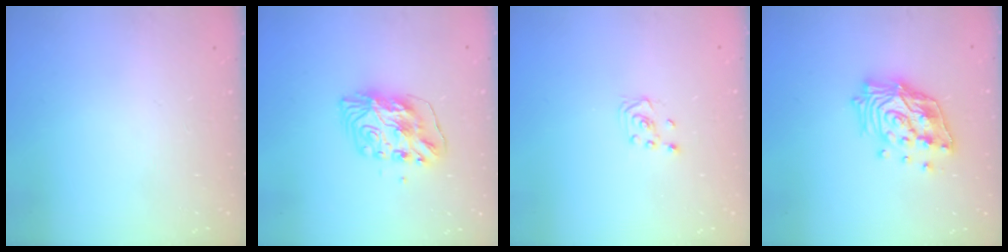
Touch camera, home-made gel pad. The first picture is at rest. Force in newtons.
{"total": 10.3, "press": 10.3, "slide": 0.8}
{"total": 2.3, "press": 2.2, "slide": 0.8}
{"total": 16.6, "press": 16.4, "slide": 2.7}